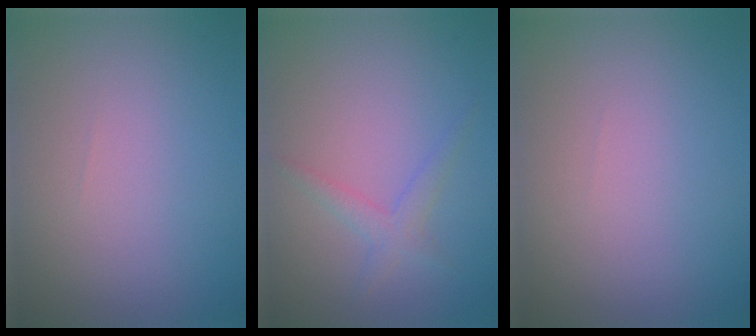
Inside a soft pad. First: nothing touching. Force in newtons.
{"total": 1.8, "press": 1.8, "slide": 0.1}
{"total": 0.0}